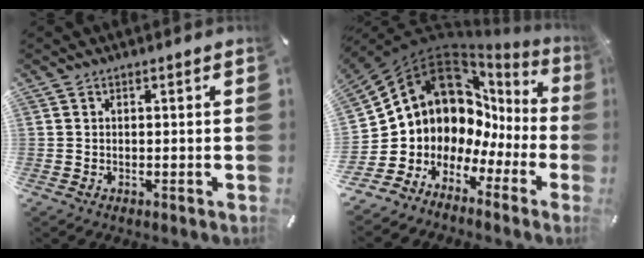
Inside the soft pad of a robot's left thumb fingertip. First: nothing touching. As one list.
[{"total": 10.3, "force": [6.7, 7.5, 2.4], "torque": [-0.061, -0.093, 0.128]}]